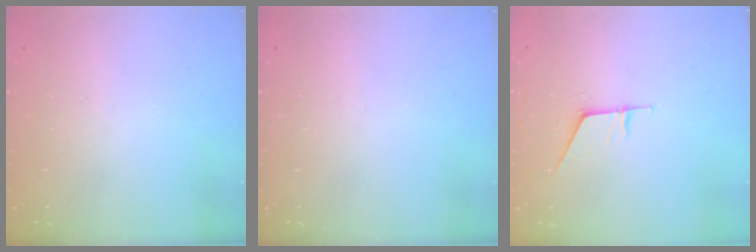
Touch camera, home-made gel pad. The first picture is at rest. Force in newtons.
{"total": 0.0}
{"total": 5.8, "press": 5.8, "slide": 0.6}